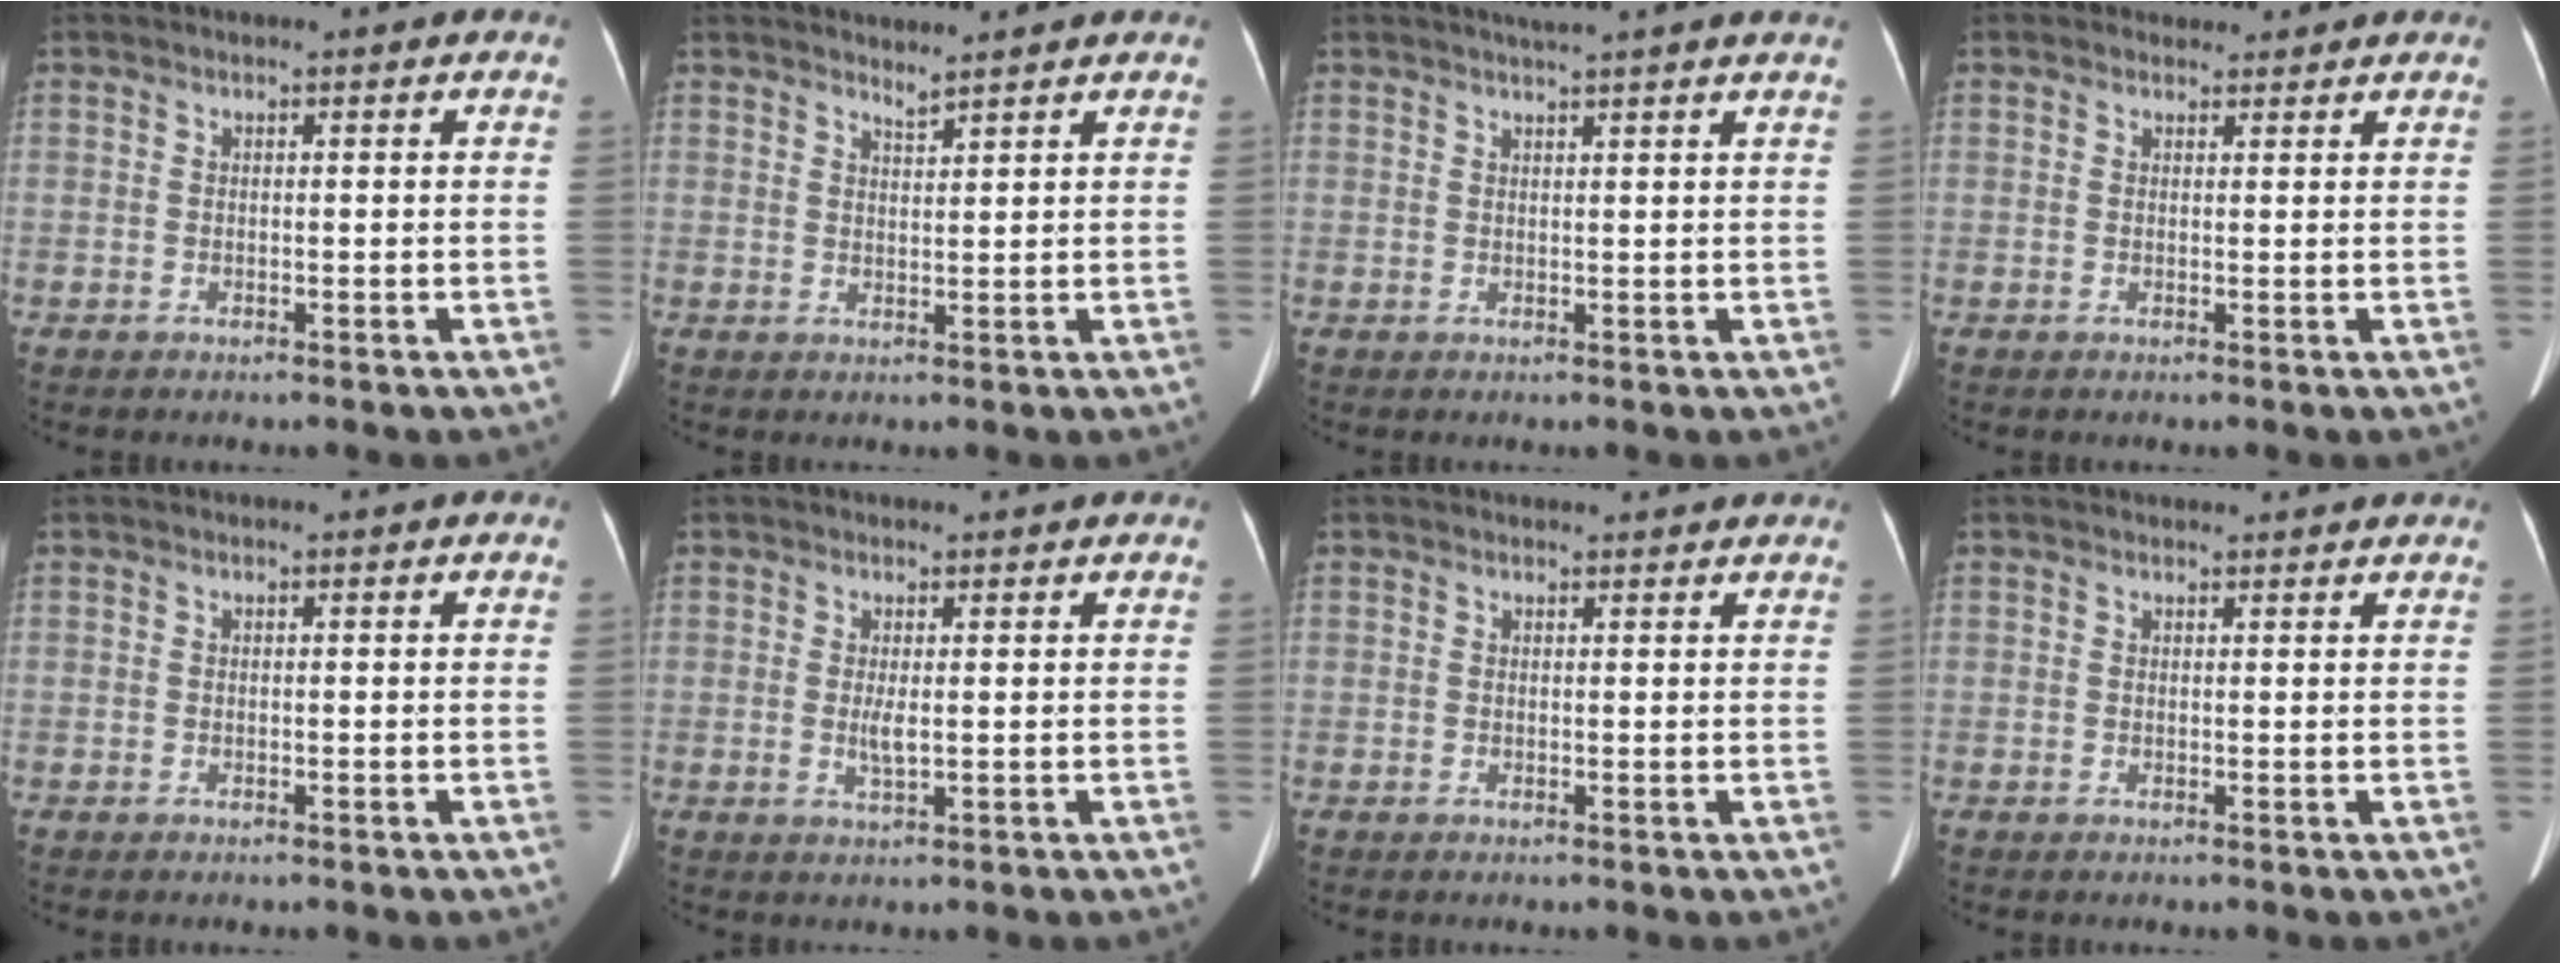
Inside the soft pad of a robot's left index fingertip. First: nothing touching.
{"total": 1.8, "force": [1.7, -0.3, 0.2], "torque": [-0.011, -0.003, 0.032]}
{"total": 4.9, "force": [4.2, -0.9, 2.3], "torque": [-0.032, 0.017, 0.051]}
{"total": 1.8, "force": [1.6, 0.8, -0.2], "torque": [0.003, 0.008, 0.021]}
{"total": 0.0}
{"total": 1.9, "force": [0.3, 0.3, 1.8], "torque": [-0.040, -0.003, 0.008]}
{"total": 3.3, "force": [3.2, 0.7, 0.4], "torque": [-0.008, 0.015, 0.033]}
{"total": 3.8, "force": [3.7, 0.7, 0.6], "torque": [-0.010, 0.021, 0.042]}